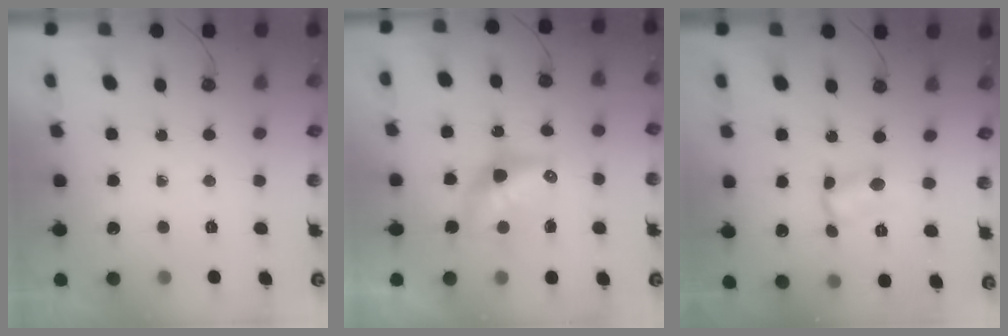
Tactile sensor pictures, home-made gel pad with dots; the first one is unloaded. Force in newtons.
{"total": 8.7, "press": 8.6, "slide": 0.8}
{"total": 2.7, "press": 2.7, "slide": 0.1}